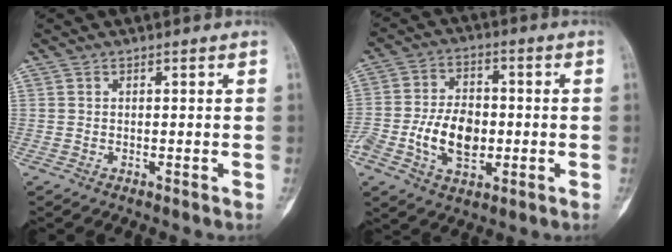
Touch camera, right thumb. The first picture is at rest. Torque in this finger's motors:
{"motor_torque": [1.44, 1.23, 0.94, -0.37, 0.10]}